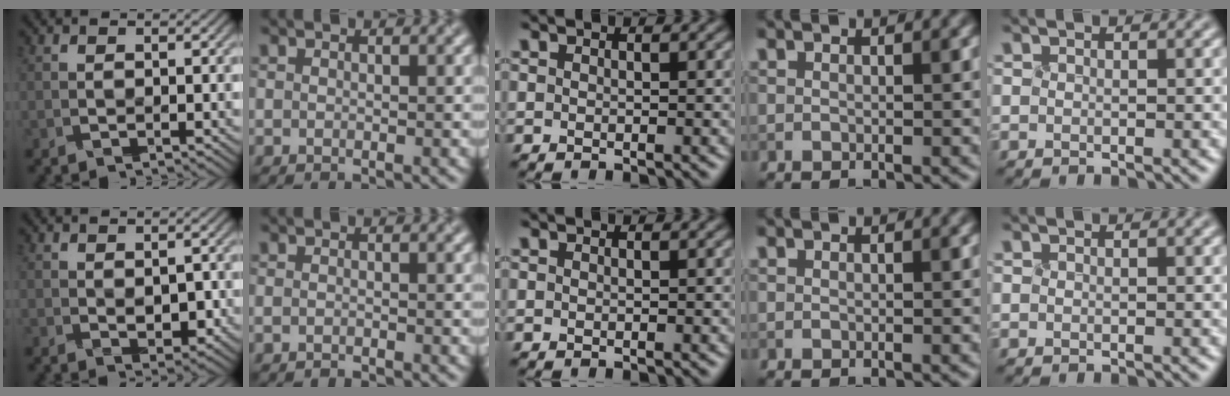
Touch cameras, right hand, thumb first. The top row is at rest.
{"thumb": {"total": 2.9, "force": [-0.2, 1.7, 2.3], "torque": [-0.039, -0.008, 0.005]}, "index": {"total": 1.0, "force": [-1.0, -0.3, 0.0], "torque": [-0.002, -0.002, -0.018]}}